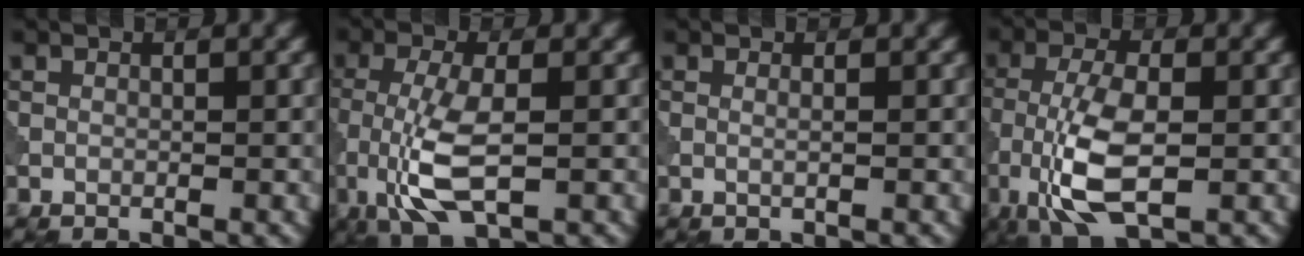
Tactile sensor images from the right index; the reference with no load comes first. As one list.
[{"total": 5.8, "force": [-1.5, 1.9, 5.3], "torque": [-0.116, -0.004, -0.030]}, {"total": 0.9, "force": [0.2, 0.4, 0.8], "torque": [-0.011, -0.003, -0.006]}, {"total": 7.2, "force": [-2.2, 2.8, 6.2], "torque": [-0.138, 0.002, -0.045]}]